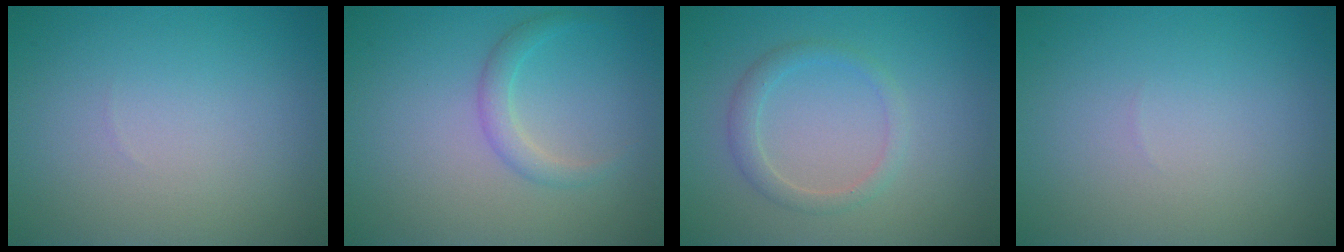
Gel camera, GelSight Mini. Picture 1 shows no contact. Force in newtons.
{"total": 1.7, "press": 1.7, "slide": 0.1}
{"total": 1.8, "press": 1.8, "slide": 0.1}
{"total": 0.0}